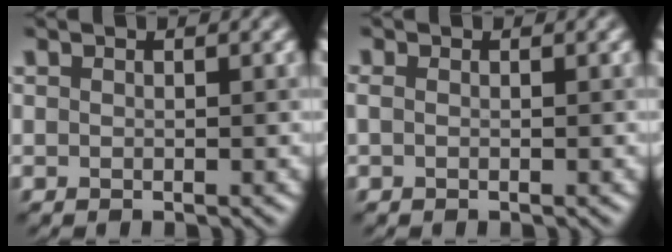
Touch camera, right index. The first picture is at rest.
{"total": 0.6, "force": [0.0, 0.2, 0.5], "torque": [-0.013, -0.003, -0.002]}